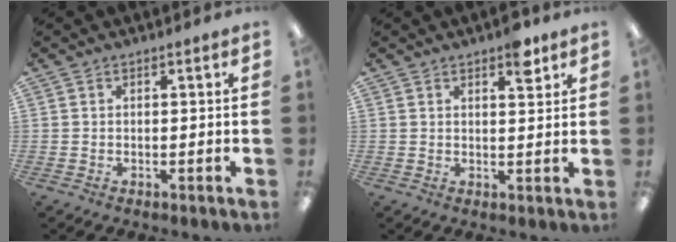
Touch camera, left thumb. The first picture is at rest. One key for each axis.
{"total": 5.1, "fx": 3.3, "fy": 1.9, "fz": 3.3, "tx": -0.032, "ty": -0.015, "tz": 0.050}